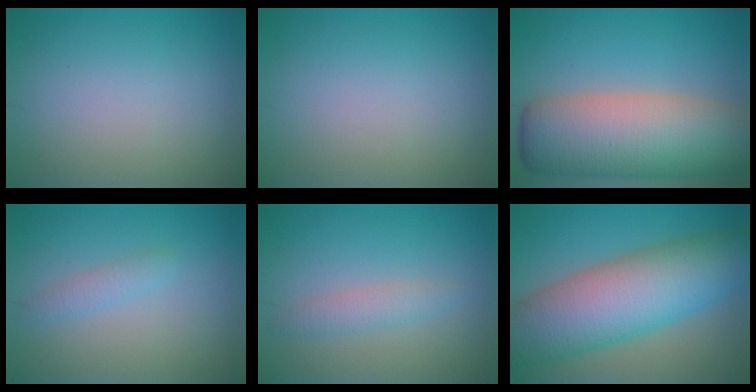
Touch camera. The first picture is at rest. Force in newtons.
{"total": 0.0}
{"total": 12.8, "press": 12.8, "slide": 0.9}
{"total": 1.3, "press": 1.3, "slide": 0.0}
{"total": 1.7, "press": 1.7, "slide": 0.1}
{"total": 11.9, "press": 11.9, "slide": 0.3}